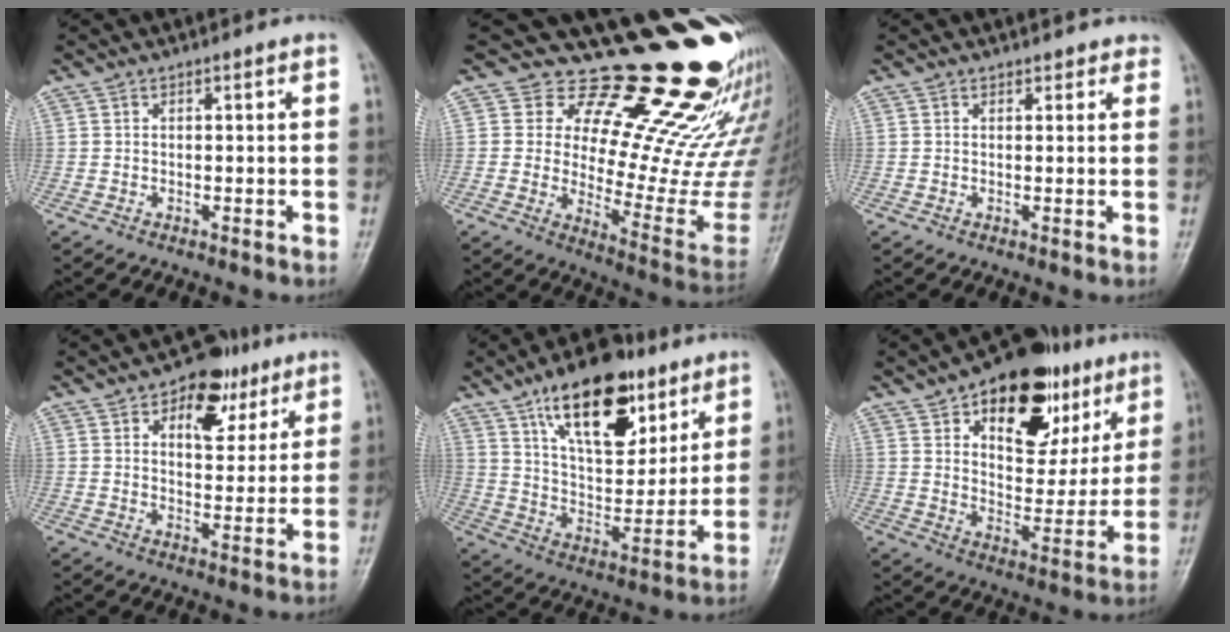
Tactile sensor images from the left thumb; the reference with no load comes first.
{"total": 27.1, "force": [19.2, 9.4, 16.6], "torque": [-0.181, -0.131, 0.256]}
{"total": 1.6, "force": [1.3, 0.9, -0.1], "torque": [0.022, -0.004, 0.007]}
{"total": 10.4, "force": [5.6, 6.3, 6.1], "torque": [-0.047, -0.021, 0.079]}
{"total": 20.8, "force": [11.9, 10.1, 13.7], "torque": [-0.168, -0.051, 0.202]}
{"total": 22.2, "force": [11.1, 12.5, 14.7], "torque": [-0.153, -0.031, 0.166]}